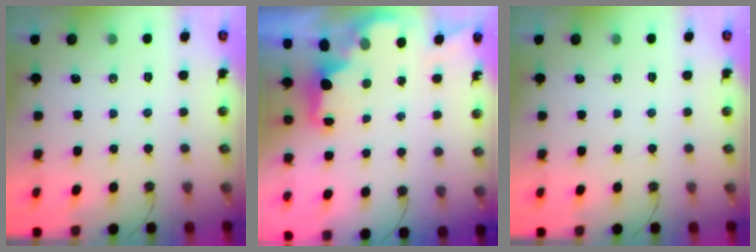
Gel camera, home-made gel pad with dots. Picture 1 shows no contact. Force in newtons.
{"total": 1.8, "press": 1.7, "slide": 0.6}
{"total": 0.0}